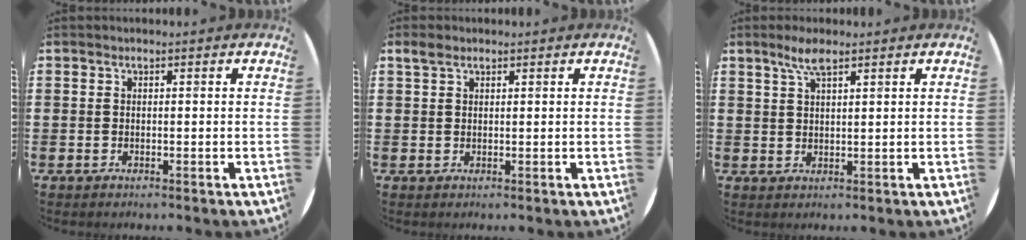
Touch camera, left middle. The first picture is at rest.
{"total": 1.4, "force": [1.1, 0.7, 0.6], "torque": [-0.014, 0.005, 0.019]}
{"total": 3.4, "force": [2.3, 0.8, 2.3], "torque": [-0.050, 0.006, 0.041]}